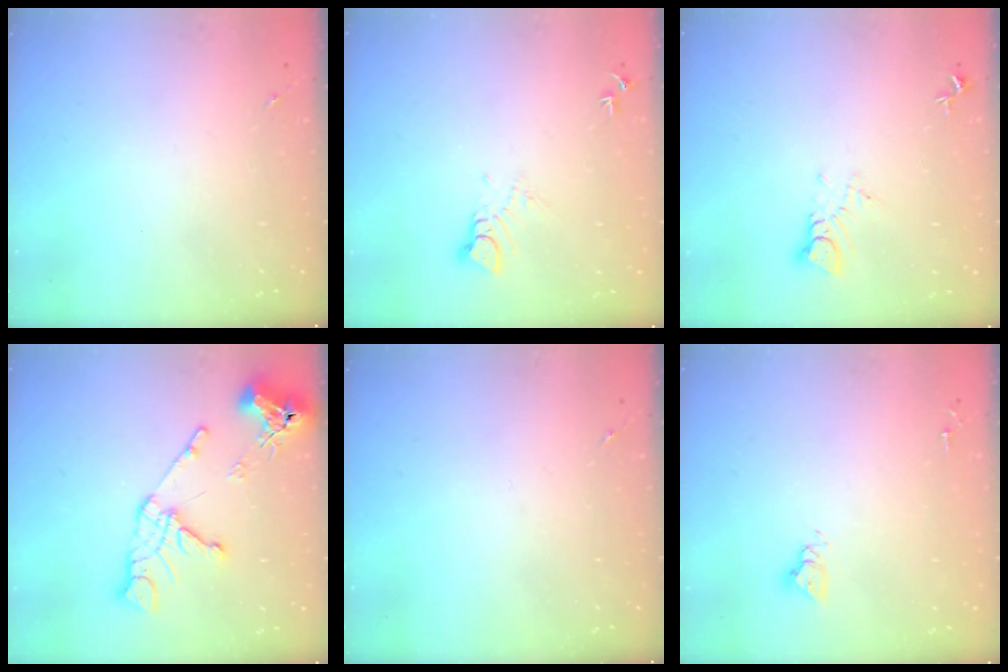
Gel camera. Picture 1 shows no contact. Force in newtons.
{"total": 4.7, "press": 4.7, "slide": 0.3}
{"total": 4.2, "press": 4.2, "slide": 0.5}
{"total": 14.1, "press": 14.0, "slide": 1.6}
{"total": 0.0}
{"total": 4.8, "press": 4.7, "slide": 0.4}